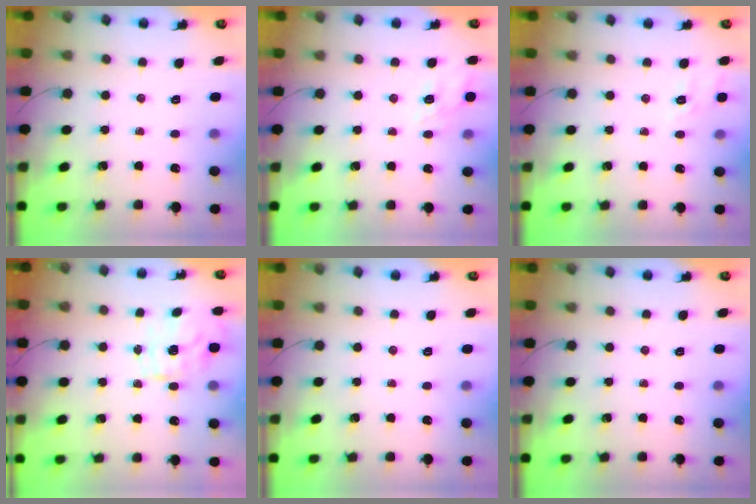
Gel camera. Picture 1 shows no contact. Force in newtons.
{"total": 9.6, "press": 9.5, "slide": 1.5}
{"total": 2.8, "press": 2.2, "slide": 1.7}
{"total": 1.5, "press": 1.3, "slide": 0.8}
{"total": 0.0}
{"total": 0.0}